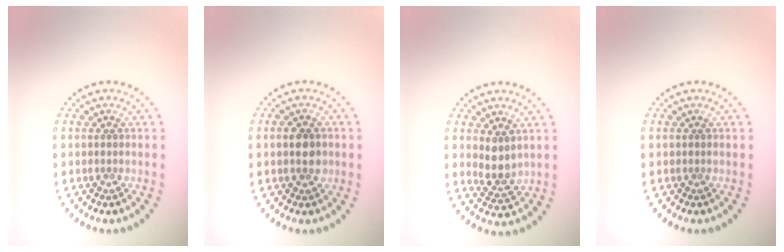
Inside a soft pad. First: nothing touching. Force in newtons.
{"total": 2.5, "press": 2.5, "slide": 0.1}
{"total": 2.4, "press": 2.0, "slide": 1.3}
{"total": 0.0}